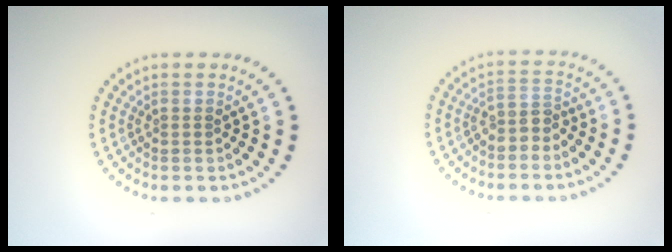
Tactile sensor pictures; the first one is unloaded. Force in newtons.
{"total": 1.8, "press": 1.6, "slide": 1.0}